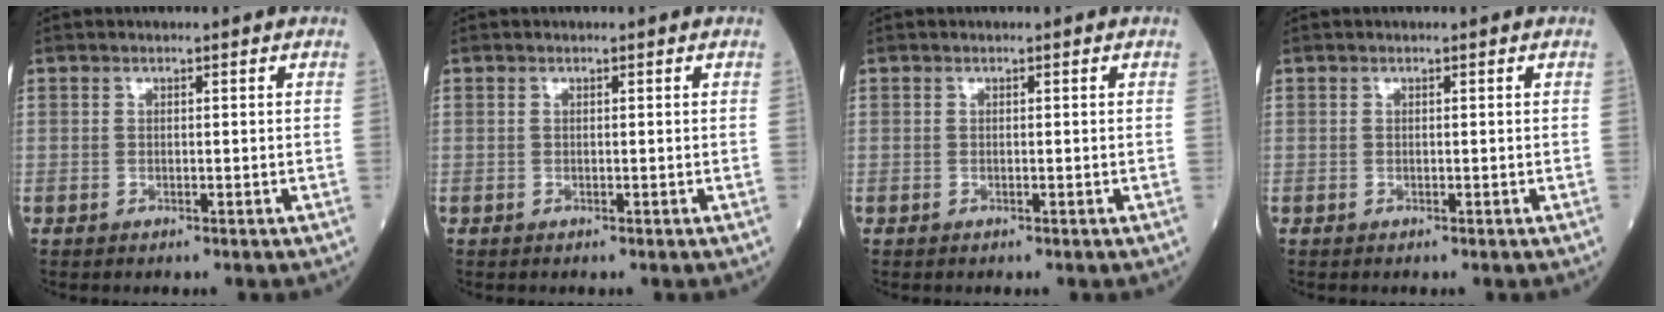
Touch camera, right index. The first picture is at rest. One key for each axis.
{"total": 0.0}
{"total": 0.0}
{"total": 0.0}